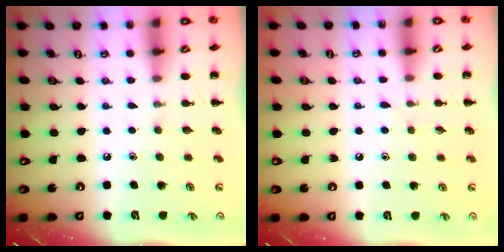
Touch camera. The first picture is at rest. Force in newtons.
{"total": 4.0, "press": 3.6, "slide": 1.8}